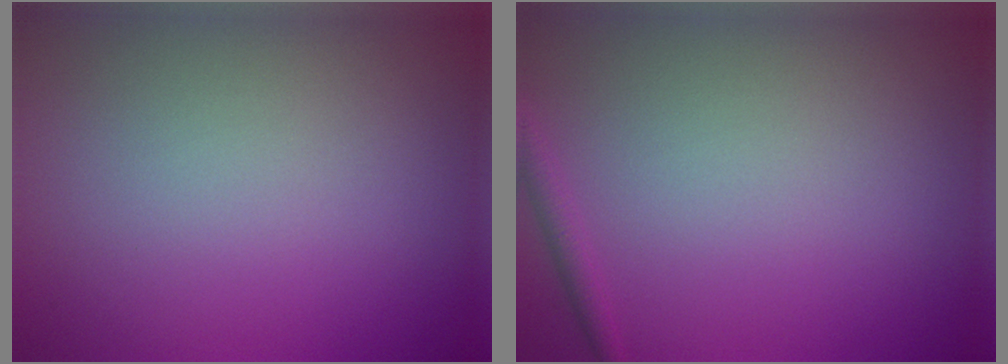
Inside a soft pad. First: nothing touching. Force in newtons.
{"total": 1.2, "press": 1.1, "slide": 0.1}